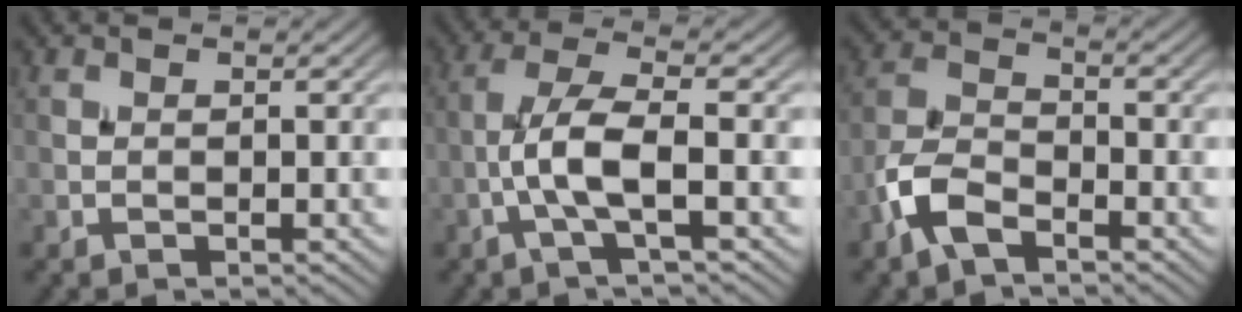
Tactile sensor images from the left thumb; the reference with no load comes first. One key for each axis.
{"total": 5.9, "fx": -1.5, "fy": 1.2, "fz": 5.6, "tx": -0.115, "ty": 0.017, "tz": -0.040}
{"total": 5.8, "fx": -3.7, "fy": 2.6, "fz": 3.7, "tx": -0.084, "ty": -0.001, "tz": -0.092}